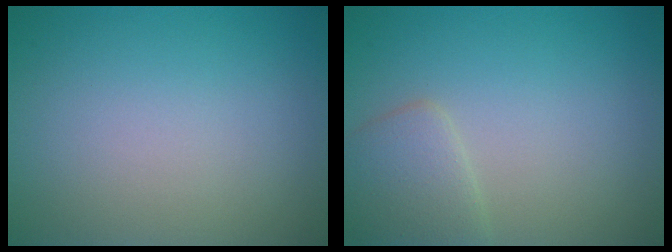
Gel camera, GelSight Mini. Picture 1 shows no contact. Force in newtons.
{"total": 2.6, "press": 2.6, "slide": 0.1}